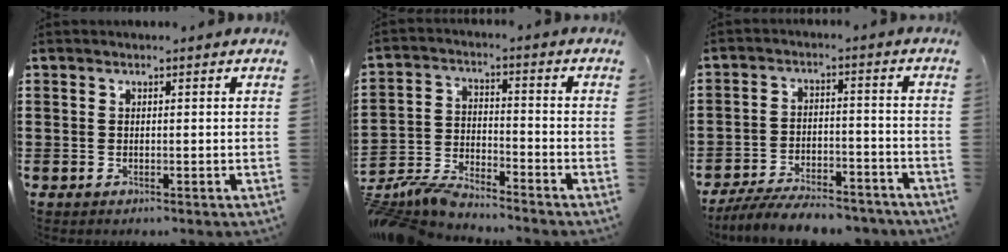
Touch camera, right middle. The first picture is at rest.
{"total": 6.7, "force": [-6.6, 0.4, 1.1], "torque": [-0.040, -0.002, -0.137]}
{"total": 6.8, "force": [-6.4, 0.9, 2.1], "torque": [-0.040, 0.005, -0.123]}